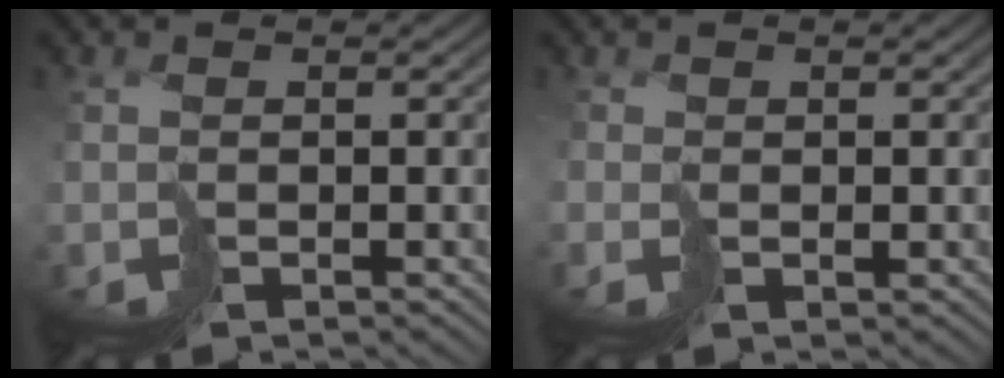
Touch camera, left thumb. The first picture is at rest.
{"total": 1.1, "force": [0.6, 0.1, -0.9], "torque": [0.023, 0.000, 0.013]}